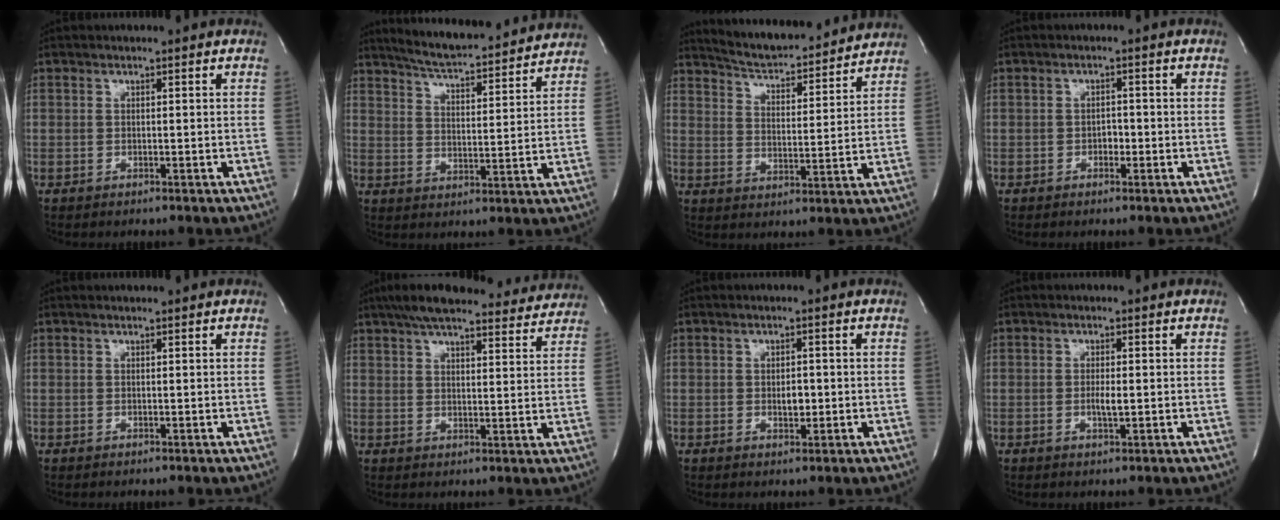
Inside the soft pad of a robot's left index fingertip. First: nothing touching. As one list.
[{"total": 16.6, "force": [15.4, 1.9, 5.9], "torque": [-0.098, 0.008, 0.218]}, {"total": 15.4, "force": [14.5, 2.3, 4.7], "torque": [-0.076, 0.001, 0.211]}, {"total": 1.5, "force": [-0.6, 1.0, 1.0], "torque": [-0.013, 0.005, -0.011]}, {"total": 0.5, "force": [0.5, 0.0, 0.2], "torque": [-0.005, 0.004, 0.009]}, {"total": 21.3, "force": [19.1, 4.0, 8.5], "torque": [-0.133, 0.027, 0.251]}, {"total": 2.2, "force": [-0.2, 1.2, 1.8], "torque": [-0.030, 0.000, -0.001]}, {"total": 2.1, "force": [-0.3, 0.4, 2.0], "torque": [-0.042, -0.002, -0.004]}]